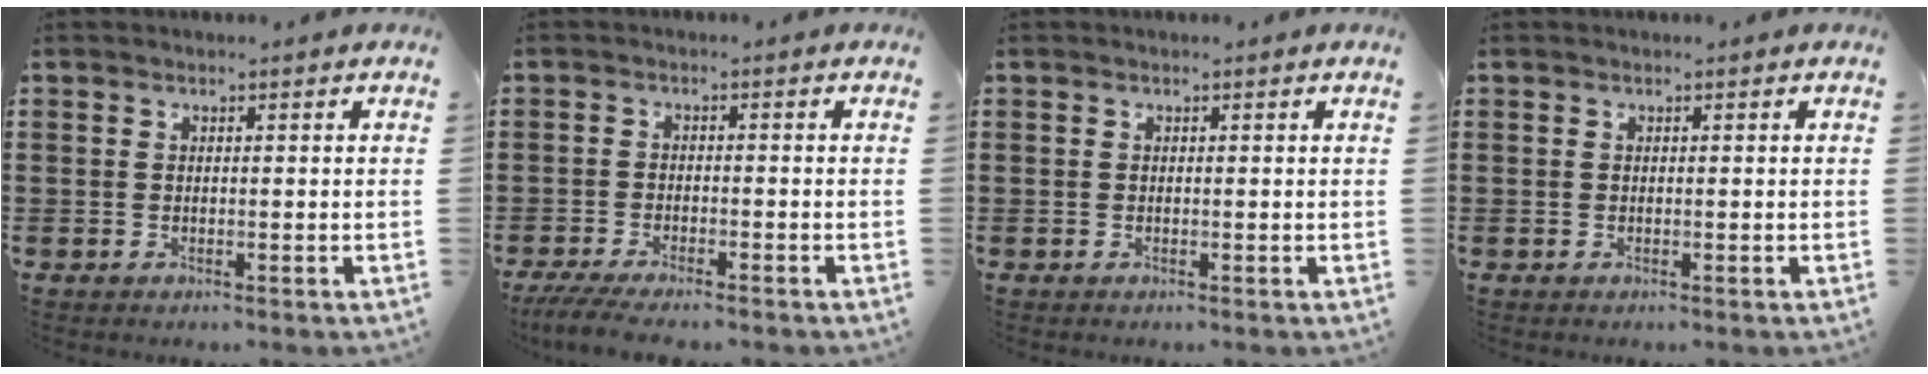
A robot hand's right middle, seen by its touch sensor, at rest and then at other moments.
{"total": 3.4, "force": [-3.1, 0.1, 1.4], "torque": [-0.038, -0.009, -0.065]}
{"total": 0.0}
{"total": 0.0}